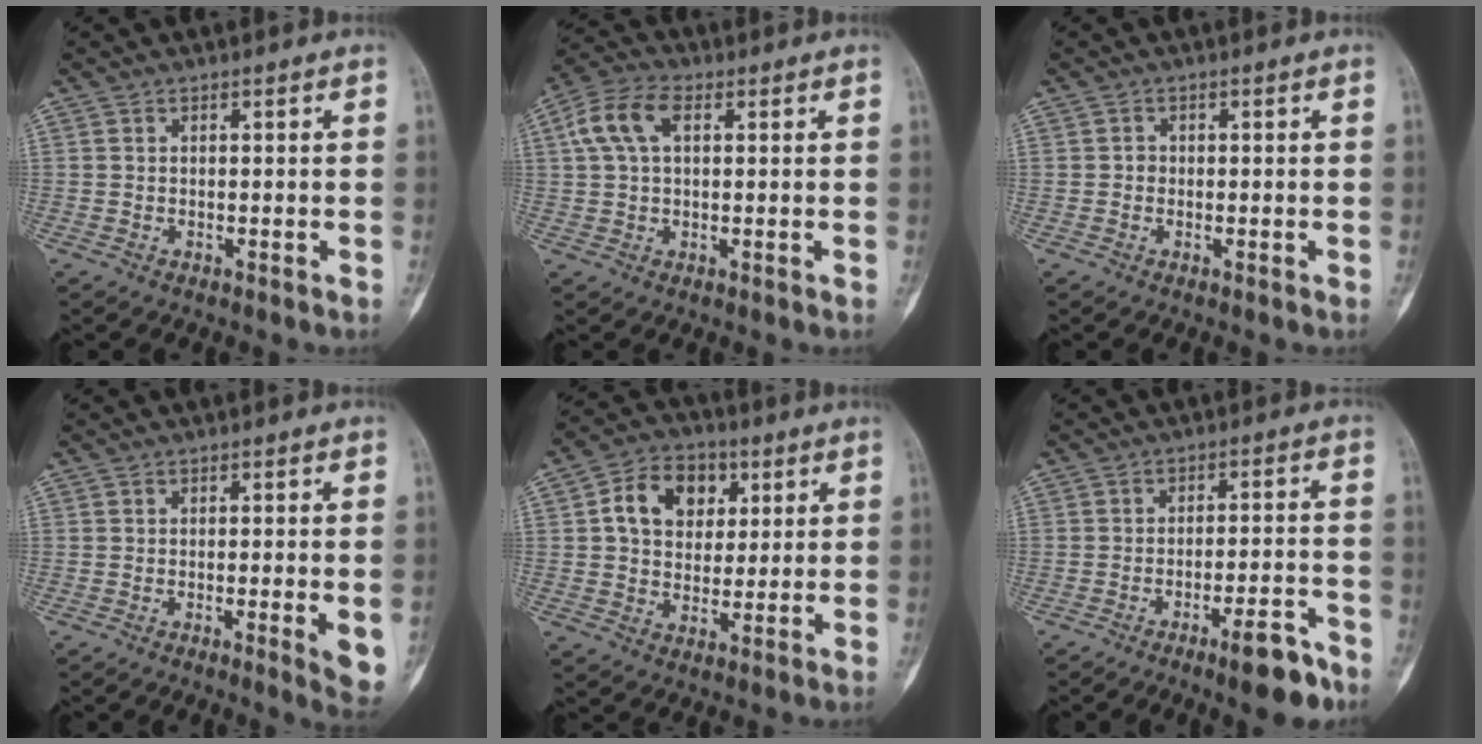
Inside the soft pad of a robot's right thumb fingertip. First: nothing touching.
{"total": 8.2, "force": [2.2, 4.7, 6.3], "torque": [-0.136, 0.022, 0.040]}
{"total": 1.0, "force": [-0.1, 0.9, 0.4], "torque": [0.001, 0.004, -0.004]}
{"total": 5.5, "force": [-1.4, 0.7, 5.3], "torque": [-0.067, -0.012, -0.021]}
{"total": 11.4, "force": [3.1, 8.7, 6.7], "torque": [-0.073, 0.002, 0.046]}
{"total": 8.6, "force": [-5.7, 2.0, 6.2], "torque": [-0.080, 0.036, -0.081]}